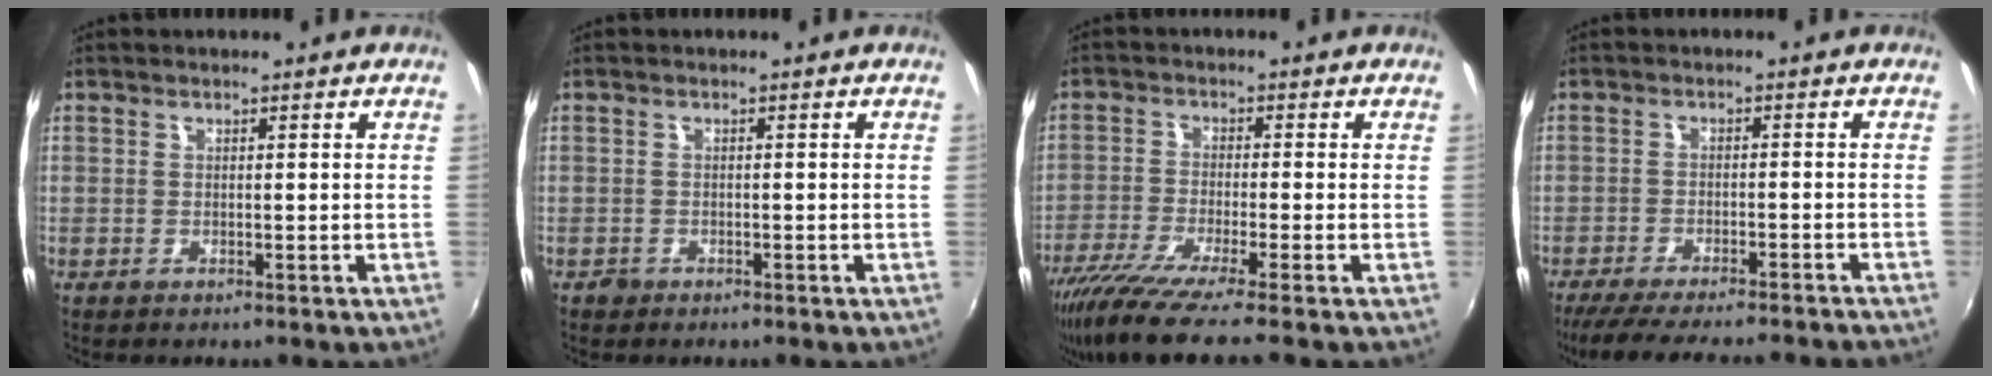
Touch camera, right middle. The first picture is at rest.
{"total": 1.0, "force": [-0.7, 0.7, 0.1], "torque": [-0.003, -0.001, -0.013]}
{"total": 9.9, "force": [-8.0, -1.1, 5.8], "torque": [-0.125, -0.042, -0.142]}
{"total": 17.7, "force": [-15.6, 2.0, 8.1], "torque": [-0.155, -0.029, -0.225]}